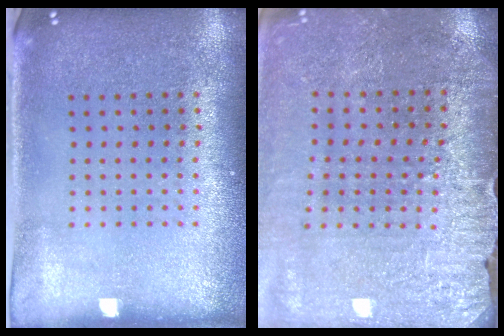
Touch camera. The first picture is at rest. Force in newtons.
{"total": 3.0, "press": 3.0, "slide": 0.3}